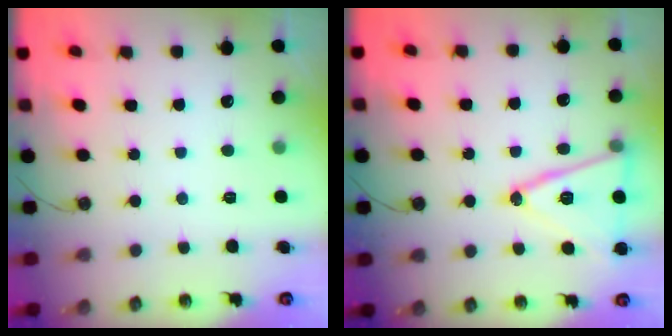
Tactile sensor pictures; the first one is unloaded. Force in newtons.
{"total": 16.6, "press": 16.3, "slide": 3.1}